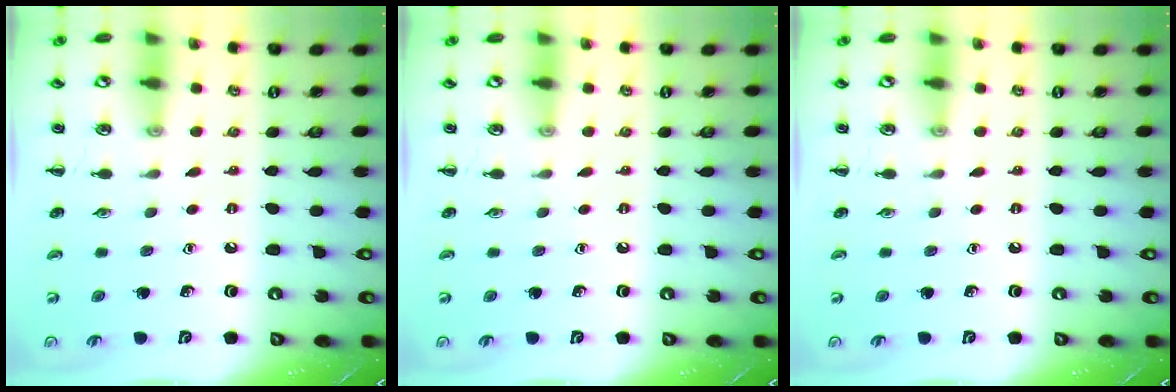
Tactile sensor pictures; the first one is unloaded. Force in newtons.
{"total": 0.0}
{"total": 0.0}